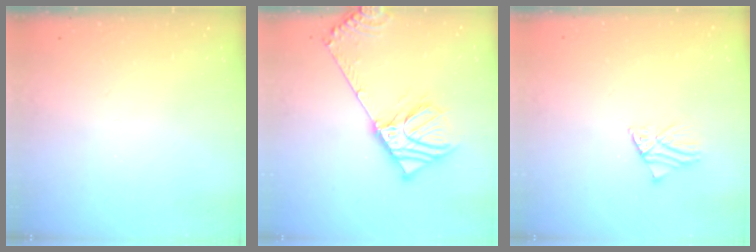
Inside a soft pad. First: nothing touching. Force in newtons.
{"total": 13.8, "press": 13.6, "slide": 2.3}
{"total": 1.7, "press": 1.7, "slide": 0.1}